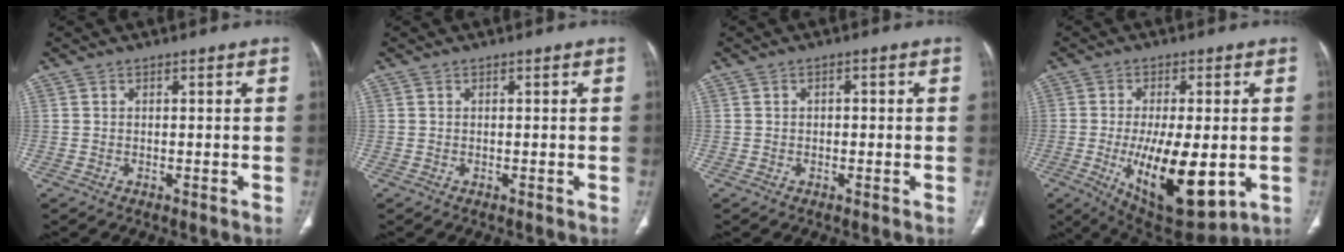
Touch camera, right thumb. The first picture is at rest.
{"total": 0.0}
{"total": 1.1, "force": [0.0, 0.8, 0.7], "torque": [-0.006, 0.005, -0.001]}
{"total": 17.2, "force": [-3.5, 6.9, 15.4], "torque": [-0.250, -0.022, -0.036]}